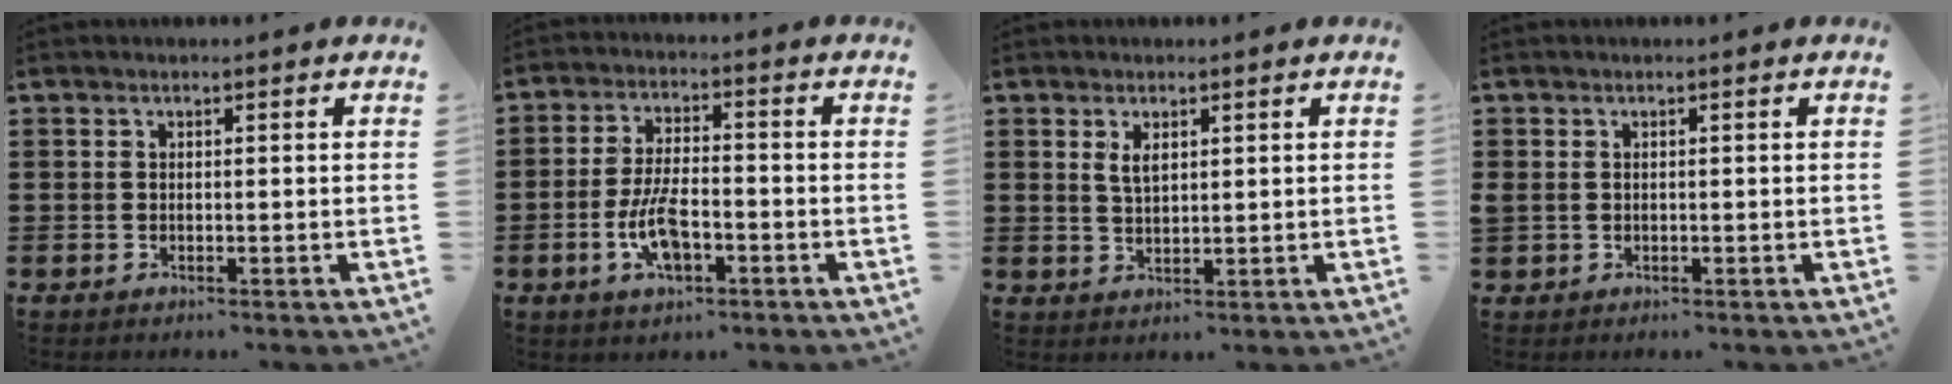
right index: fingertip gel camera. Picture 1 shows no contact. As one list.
[{"total": 7.5, "force": [-2.6, 3.1, 6.3], "torque": [-0.144, -0.008, -0.052]}, {"total": 2.3, "force": [1.2, 1.0, 1.7], "torque": [-0.035, 0.003, 0.021]}, {"total": 0.8, "force": [0.0, 0.7, 0.3], "torque": [-0.009, 0.005, 0.000]}]